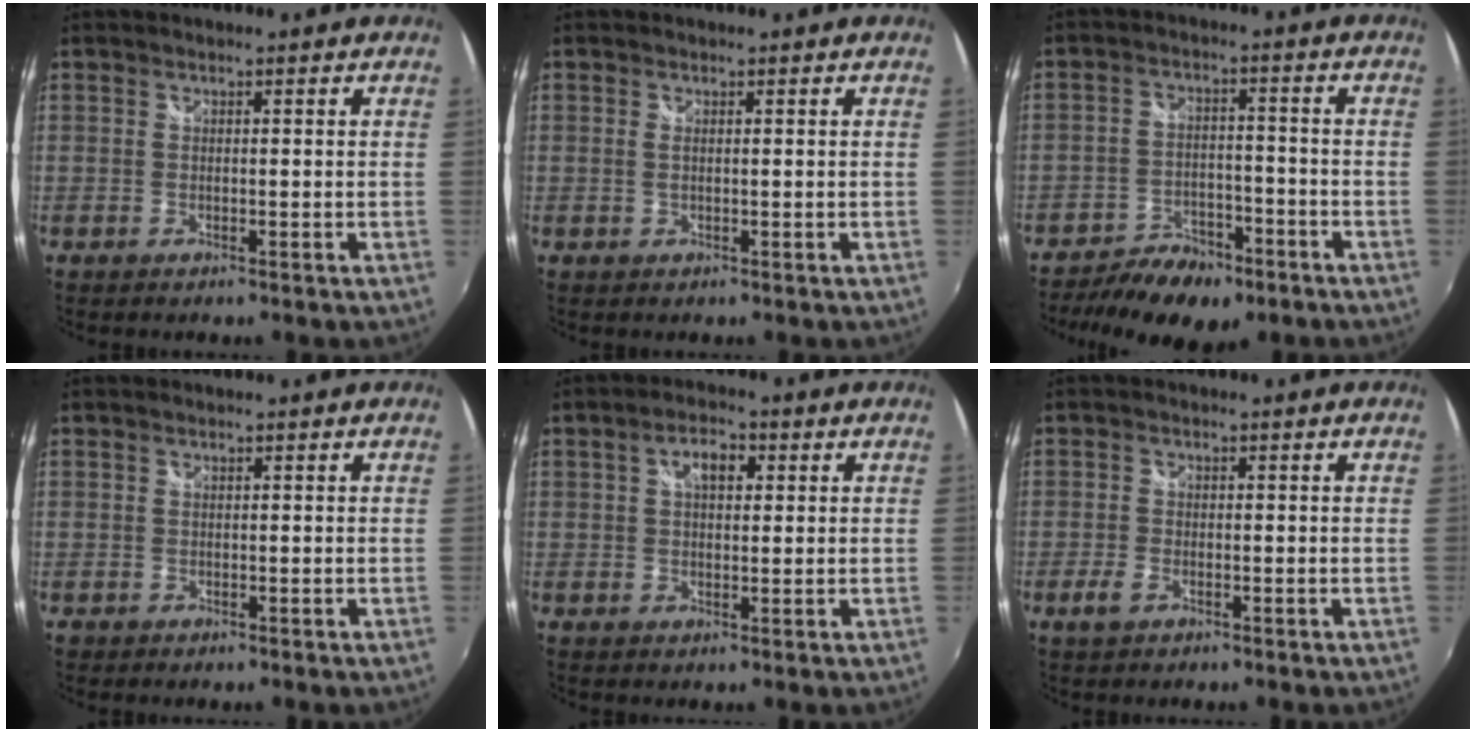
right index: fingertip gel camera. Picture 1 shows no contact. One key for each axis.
{"total": 0.6, "fx": 0.0, "fy": 0.1, "fz": 0.5, "tx": -0.013, "ty": 0.001, "tz": -0.001}
{"total": 13.3, "fx": -9.6, "fy": 6.3, "fz": 6.7, "tx": -0.155, "ty": -0.013, "tz": -0.149}
{"total": 0.8, "fx": -0.3, "fy": 0.8, "fz": 0.0, "tx": -0.004, "ty": 0.000, "tz": -0.003}
{"total": 4.6, "fx": 1.4, "fy": 2.6, "fz": 3.6, "tx": -0.058, "ty": 0.014, "tz": 0.022}
{"total": 2.7, "fx": -1.5, "fy": 1.4, "fz": 1.7, "tx": -0.039, "ty": -0.003, "tz": -0.028}